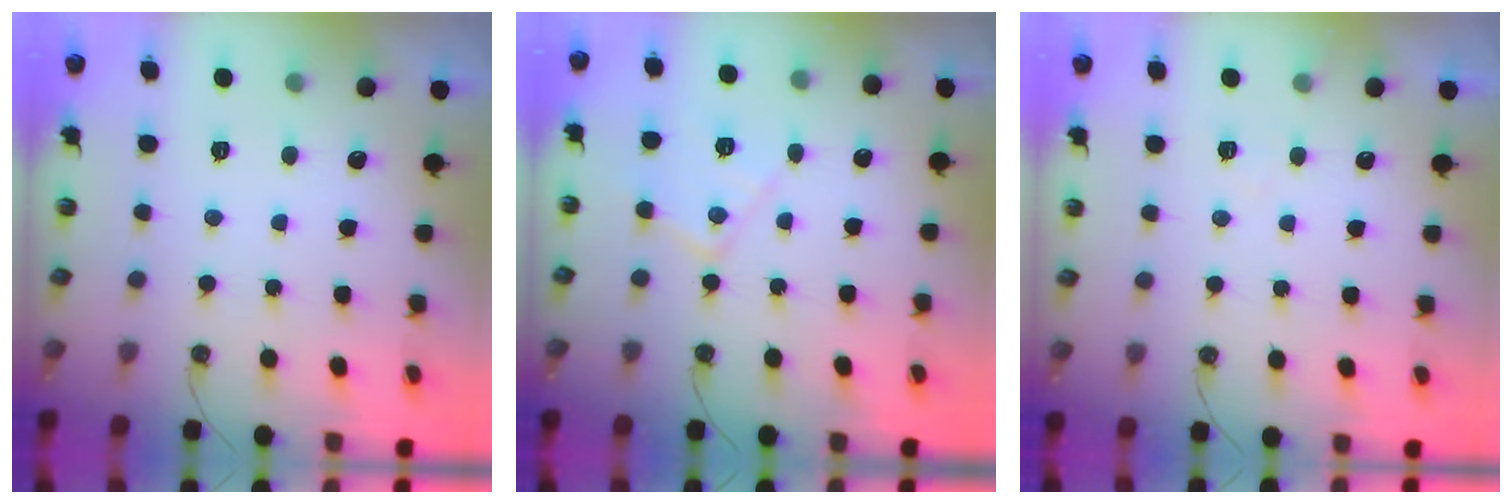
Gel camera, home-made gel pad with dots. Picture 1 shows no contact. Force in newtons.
{"total": 9.6, "press": 9.6, "slide": 0.6}
{"total": 3.8, "press": 3.7, "slide": 0.5}